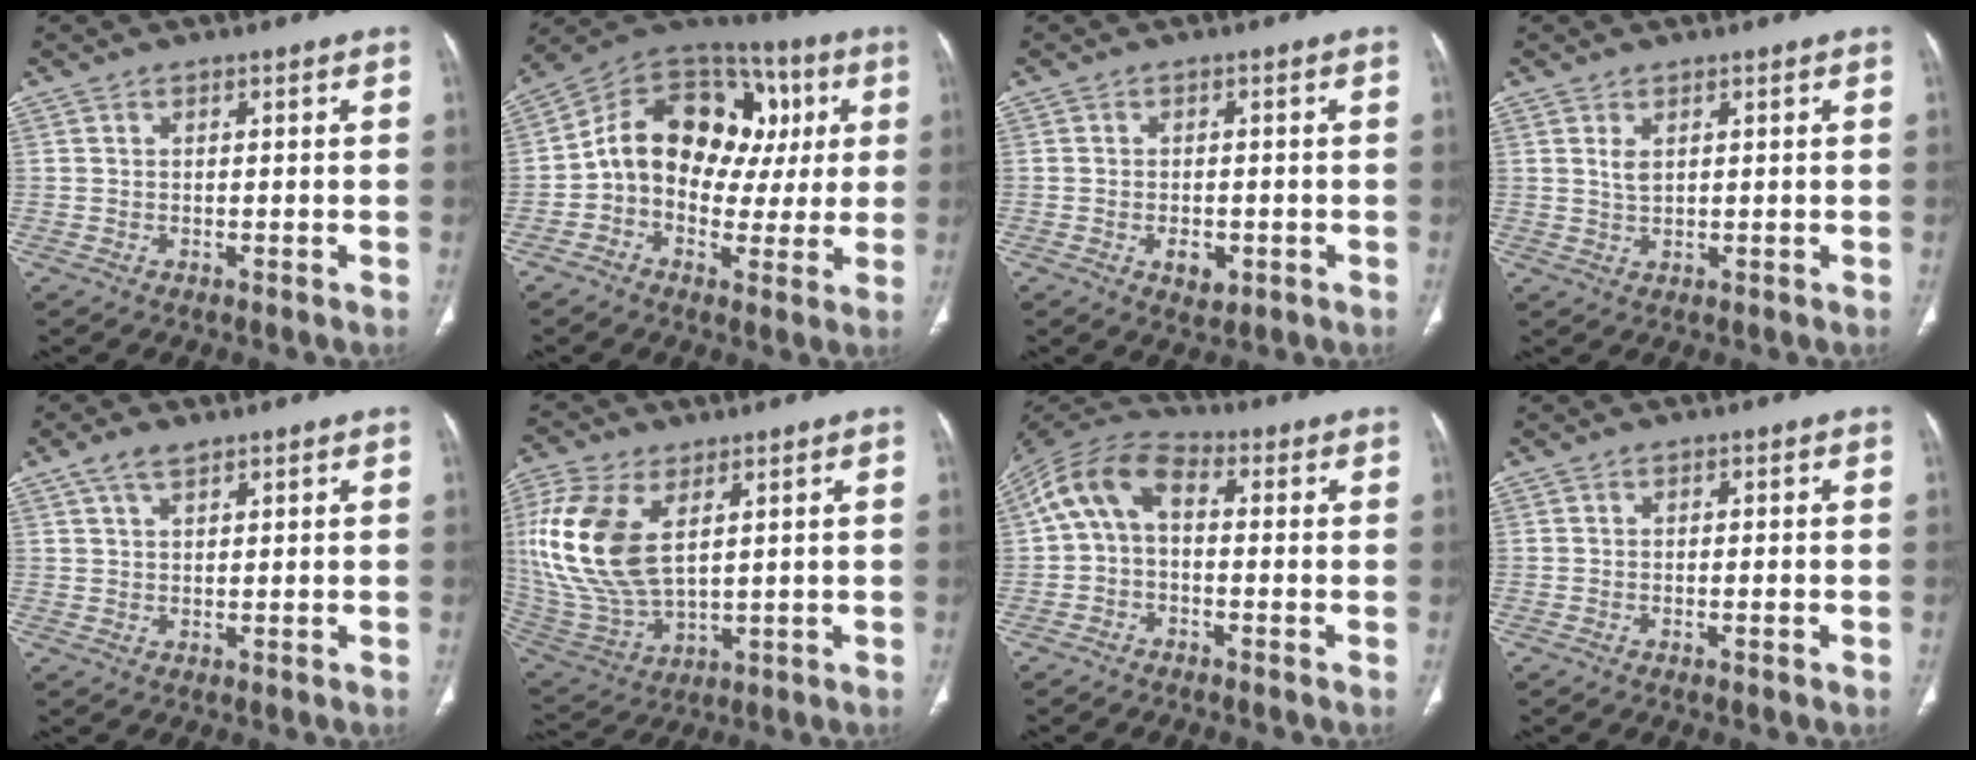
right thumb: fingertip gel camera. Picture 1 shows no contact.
{"total": 19.1, "force": [1.7, 14.3, 12.5], "torque": [-0.150, 0.050, 0.022]}
{"total": 3.8, "force": [-1.3, 2.3, 2.7], "torque": [-0.034, 0.004, -0.013]}
{"total": 2.0, "force": [0.9, 1.0, 1.4], "torque": [-0.028, -0.003, 0.025]}
{"total": 3.5, "force": [2.3, 1.5, 2.2], "torque": [-0.041, -0.001, 0.048]}
{"total": 17.7, "force": [5.1, 9.7, 13.9], "torque": [-0.306, -0.014, 0.111]}
{"total": 9.7, "force": [0.4, 5.9, 7.6], "torque": [-0.137, 0.034, -0.008]}
{"total": 1.1, "force": [-0.4, 0.2, 1.0], "torque": [-0.018, 0.000, -0.006]}